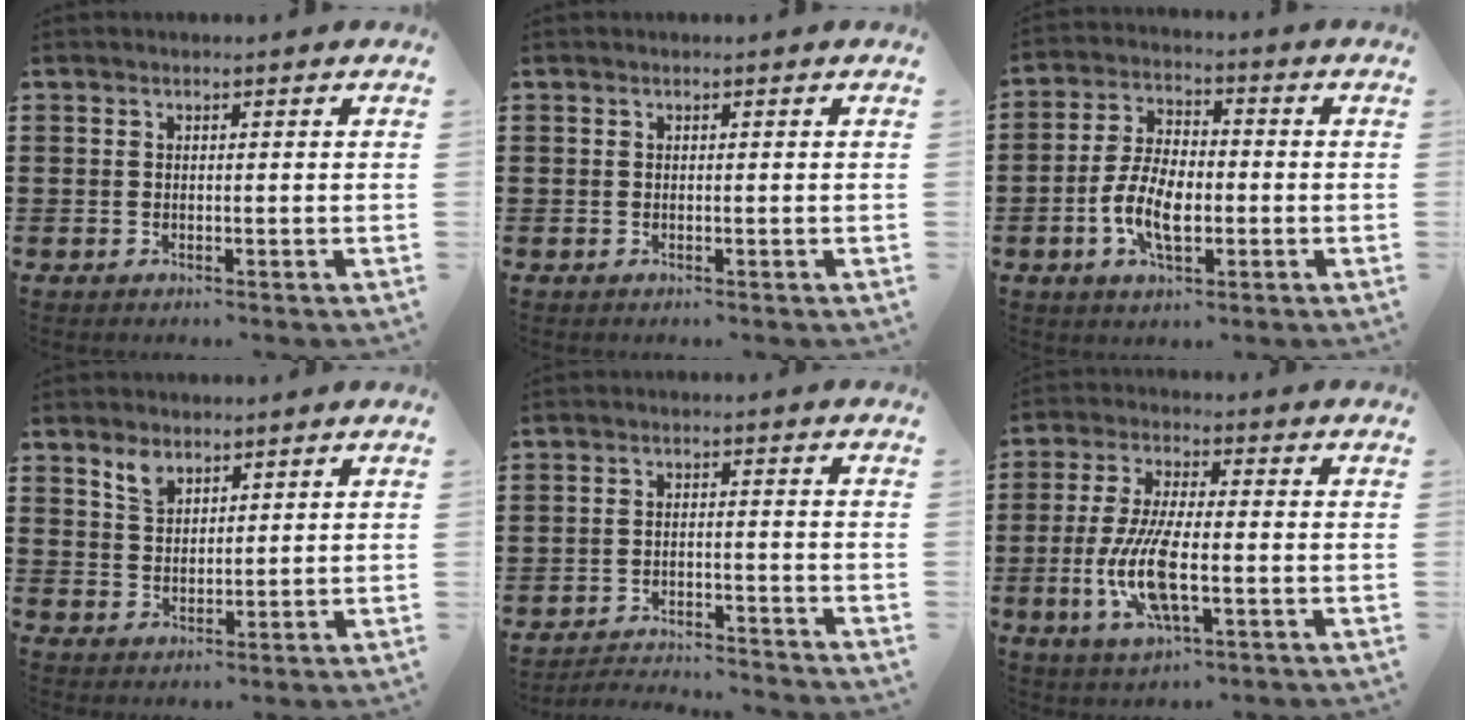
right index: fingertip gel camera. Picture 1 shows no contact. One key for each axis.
{"total": 0.0}
{"total": 7.9, "fx": -2.2, "fy": 4.0, "fz": 6.4, "tx": -0.144, "ty": 0.000, "tz": -0.046}
{"total": 3.5, "fx": 2.6, "fy": 1.8, "fz": 1.4, "tx": -0.027, "ty": 0.002, "tz": 0.048}
{"total": 3.1, "fx": -3.1, "fy": 0.1, "fz": 0.4, "tx": -0.013, "ty": 0.002, "tz": -0.067}
{"total": 10.4, "fx": -2.7, "fy": 3.4, "fz": 9.4, "tx": -0.209, "ty": -0.014, "tz": -0.052}